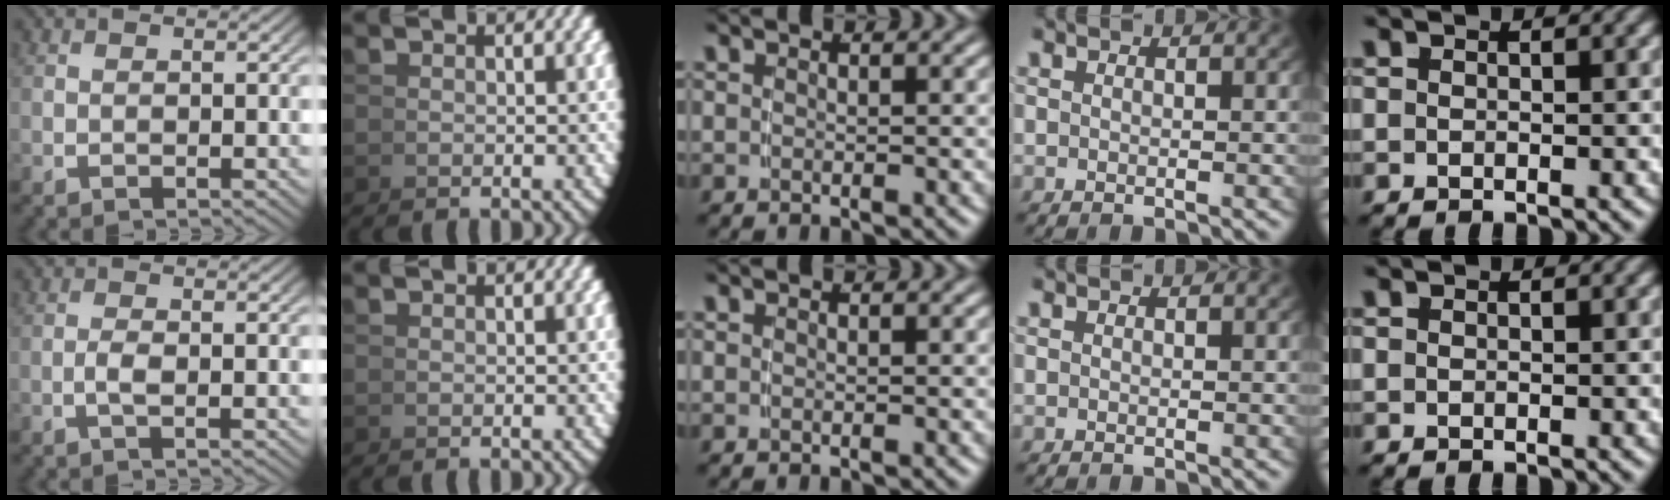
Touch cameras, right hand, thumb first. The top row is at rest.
{"thumb": {"total": 1.4, "force": [-0.4, 0.5, 1.2], "torque": [-0.035, -0.004, -0.007]}}